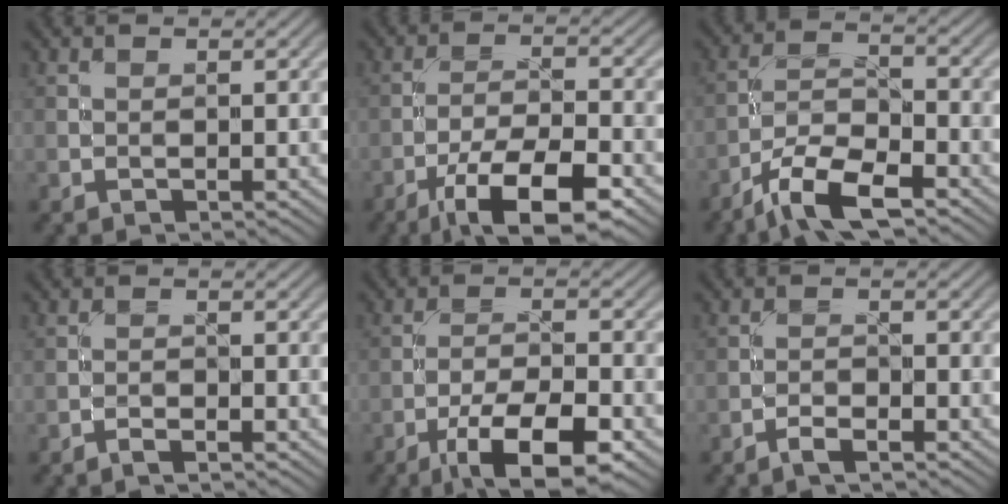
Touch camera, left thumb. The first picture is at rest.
{"total": 11.3, "force": [-7.0, 3.3, 8.2], "torque": [-0.147, -0.003, -0.124]}
{"total": 8.9, "force": [-6.2, 2.6, 5.8], "torque": [-0.107, 0.002, -0.126]}
{"total": 1.0, "force": [-0.9, 0.0, 0.4], "torque": [-0.009, 0.001, -0.020]}
{"total": 10.1, "force": [-6.0, 3.1, 7.5], "torque": [-0.132, -0.004, -0.105]}
{"total": 1.8, "force": [-1.5, 0.2, 0.9], "torque": [-0.022, 0.001, -0.034]}